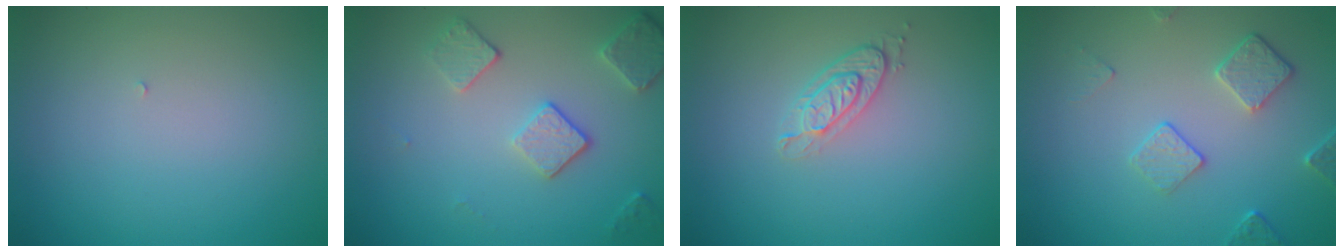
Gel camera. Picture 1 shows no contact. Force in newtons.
{"total": 3.1, "press": 2.7, "slide": 1.7}
{"total": 2.4, "press": 1.9, "slide": 1.4}
{"total": 2.7, "press": 2.0, "slide": 1.7}